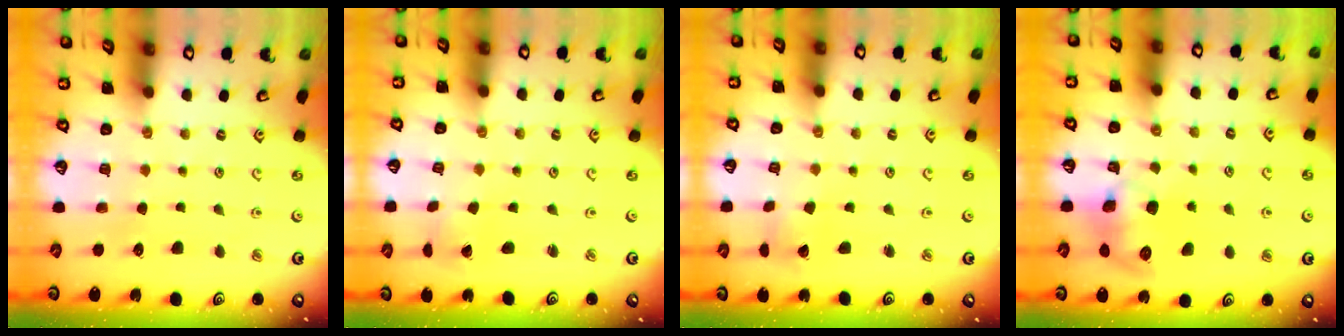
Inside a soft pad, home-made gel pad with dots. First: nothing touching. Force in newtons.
{"total": 0.7, "press": 0.7, "slide": 0.0}
{"total": 2.6, "press": 2.6, "slide": 0.3}
{"total": 9.1, "press": 9.1, "slide": 0.6}